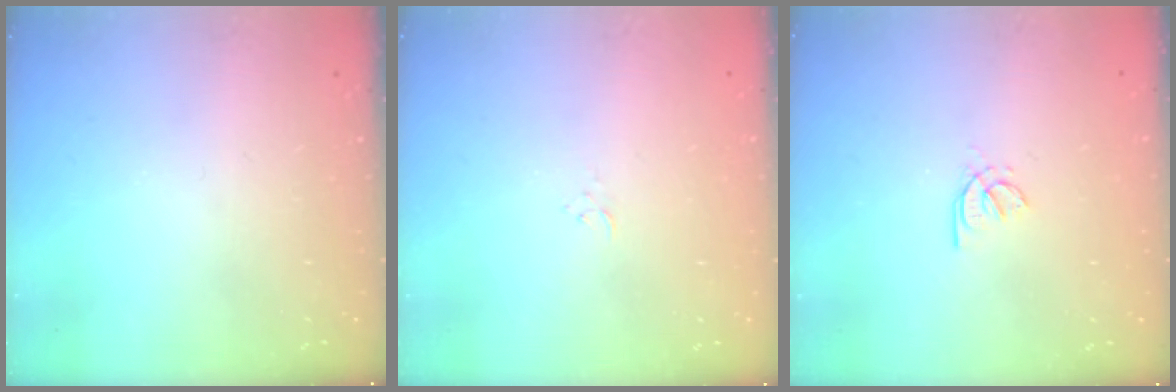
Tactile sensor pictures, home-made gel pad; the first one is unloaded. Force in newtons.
{"total": 1.5, "press": 1.5, "slide": 0.2}
{"total": 2.0, "press": 2.0, "slide": 0.6}